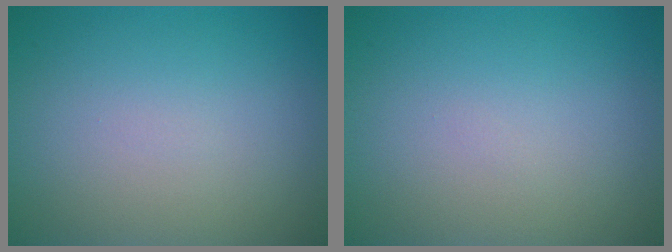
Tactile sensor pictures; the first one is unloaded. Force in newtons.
{"total": 0.0}